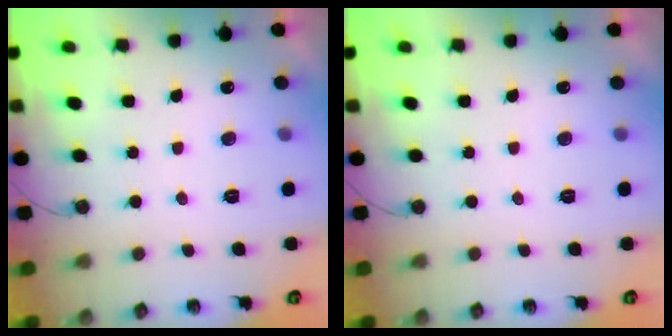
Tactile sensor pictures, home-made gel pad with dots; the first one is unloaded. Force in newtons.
{"total": 0.0}